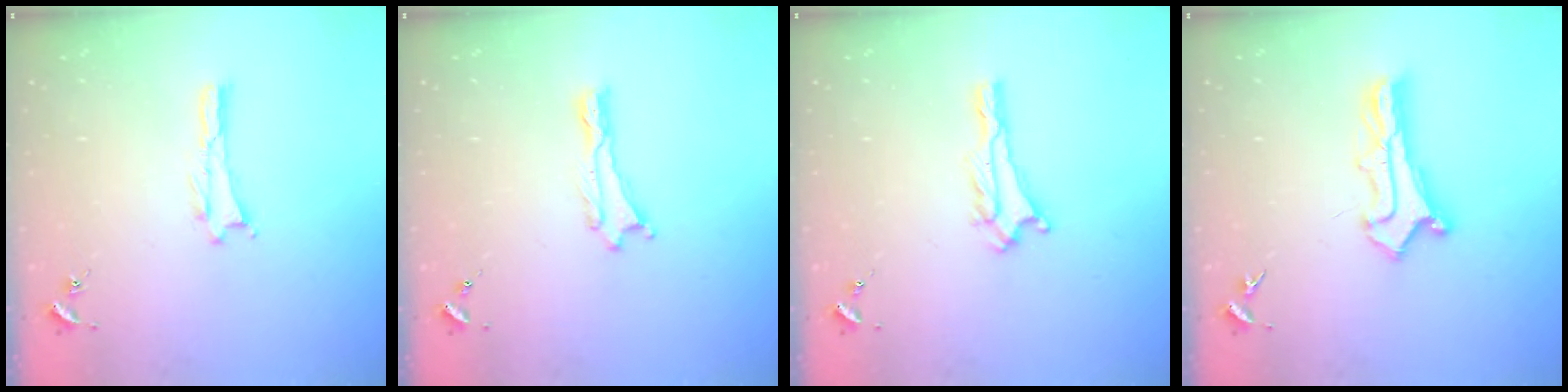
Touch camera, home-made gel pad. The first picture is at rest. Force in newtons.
{"total": 0.0}
{"total": 0.6, "press": 0.6, "slide": 0.1}
{"total": 2.9, "press": 2.9, "slide": 0.3}